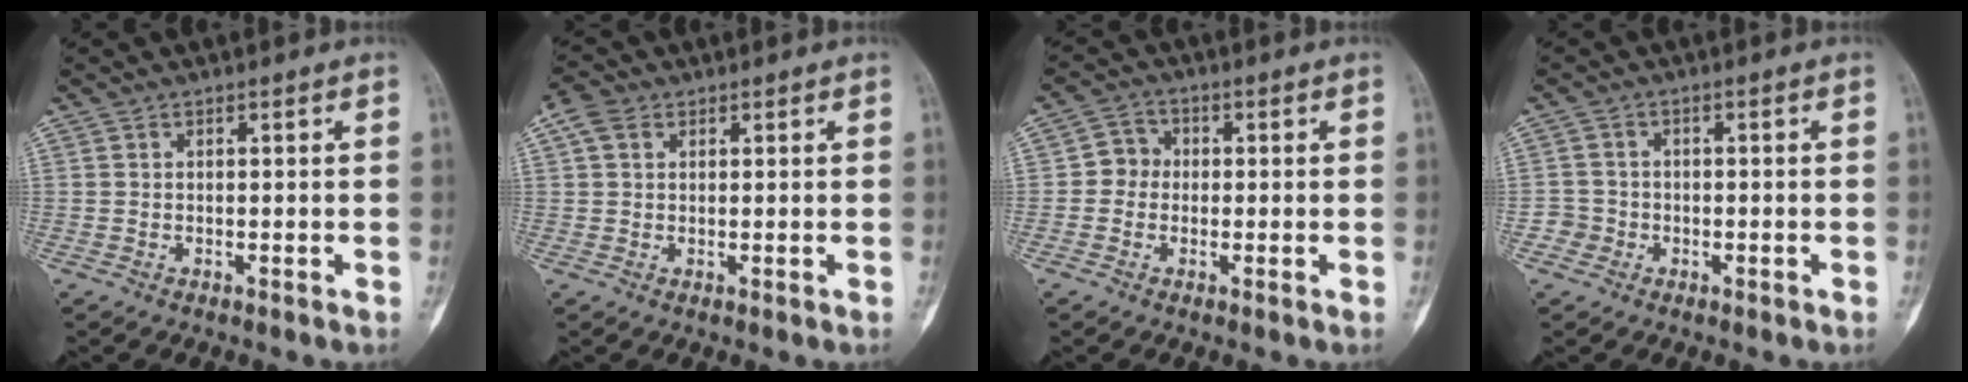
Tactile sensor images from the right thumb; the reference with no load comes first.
{"total": 3.6, "force": [1.5, 2.7, 1.9], "torque": [-0.036, 0.009, 0.030]}
{"total": 3.8, "force": [-0.3, 3.6, 1.4], "torque": [0.001, 0.011, -0.017]}
{"total": 2.5, "force": [-1.0, 2.2, -0.1], "torque": [0.020, 0.011, -0.025]}